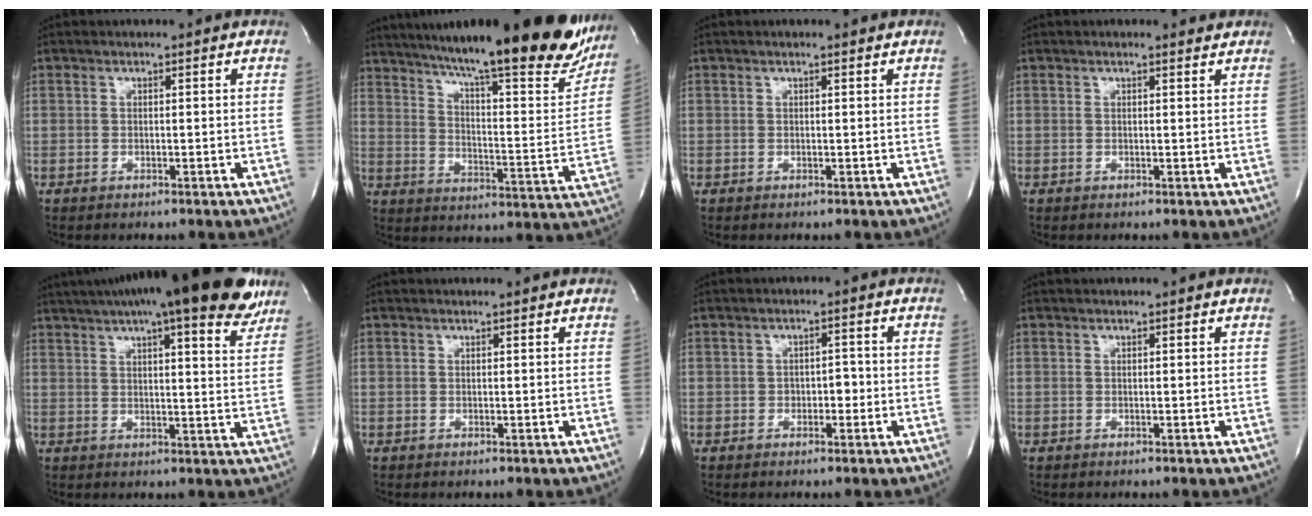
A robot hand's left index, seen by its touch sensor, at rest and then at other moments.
{"total": 29.8, "force": [24.6, 3.8, 16.4], "torque": [-0.249, -0.060, 0.322]}
{"total": 0.8, "force": [0.7, 0.0, 0.4], "torque": [-0.010, 0.006, 0.011]}
{"total": 1.8, "force": [1.7, 0.4, 0.5], "torque": [-0.016, 0.002, 0.016]}
{"total": 23.3, "force": [17.7, 4.0, 14.6], "torque": [-0.226, 0.028, 0.228]}
{"total": 1.9, "force": [1.9, 0.0, 0.4], "torque": [-0.012, 0.006, 0.020]}
{"total": 2.0, "force": [-0.6, 1.3, 1.4], "torque": [-0.013, 0.005, -0.009]}
{"total": 1.0, "force": [1.0, 0.0, 0.1], "torque": [-0.009, 0.002, 0.011]}